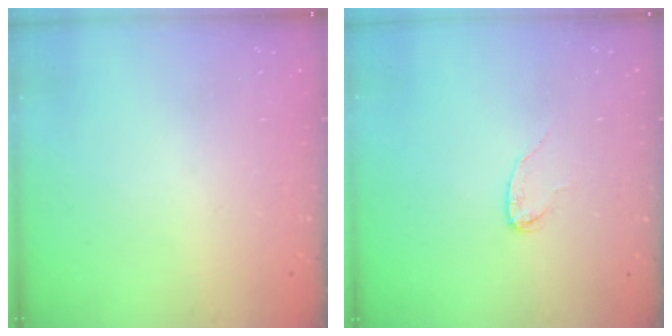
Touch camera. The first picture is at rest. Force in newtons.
{"total": 3.6, "press": 3.6, "slide": 0.3}